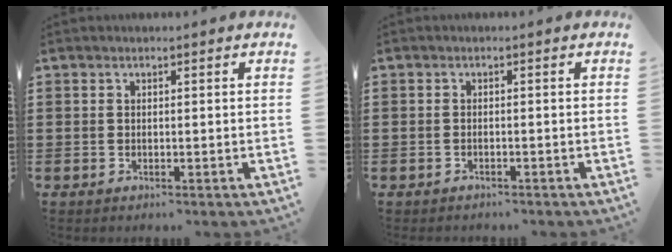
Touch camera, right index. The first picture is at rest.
{"total": 0.7, "force": [-0.6, 0.3, 0.2], "torque": [-0.006, -0.001, -0.013]}